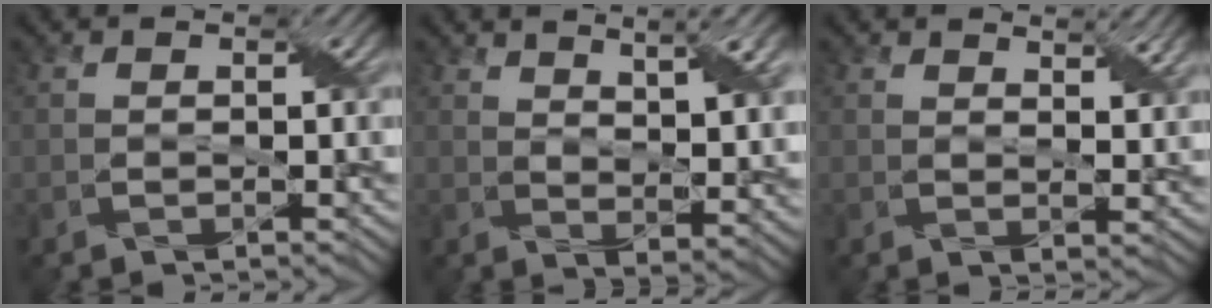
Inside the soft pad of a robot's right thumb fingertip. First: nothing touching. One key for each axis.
{"total": 8.8, "fx": 5.2, "fy": 1.6, "fz": 6.9, "tx": -0.116, "ty": 0.002, "tz": 0.097}
{"total": 3.5, "fx": 2.8, "fy": 0.1, "fz": 2.0, "tx": -0.038, "ty": -0.002, "tz": 0.055}